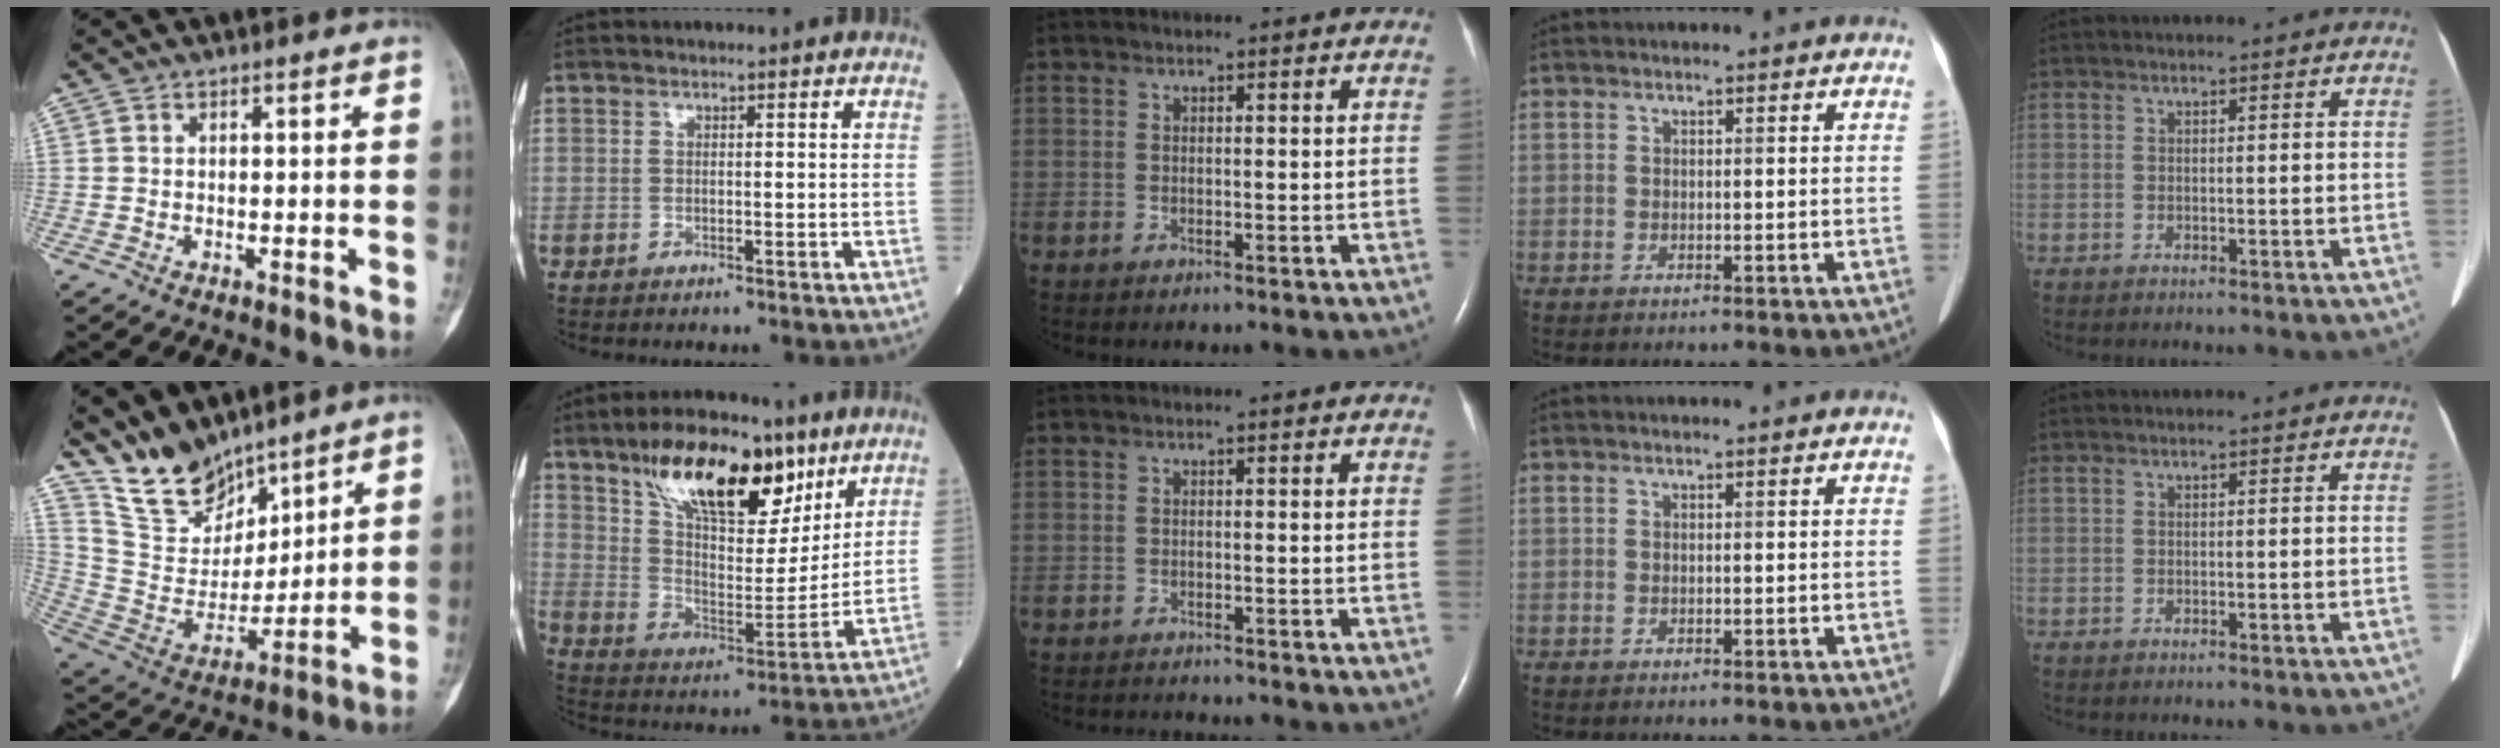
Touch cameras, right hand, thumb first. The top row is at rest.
{"thumb": {"total": 14.9, "force": [12.9, 6.3, 4.1], "torque": [-0.047, -0.070, 0.261]}, "index": {"total": 20.5, "force": [12.4, 7.6, 14.4], "torque": [-0.252, 0.015, 0.216]}, "middle": {"total": 3.3, "force": [-3.2, 0.3, 0.7], "torque": [-0.009, -0.011, -0.044]}}